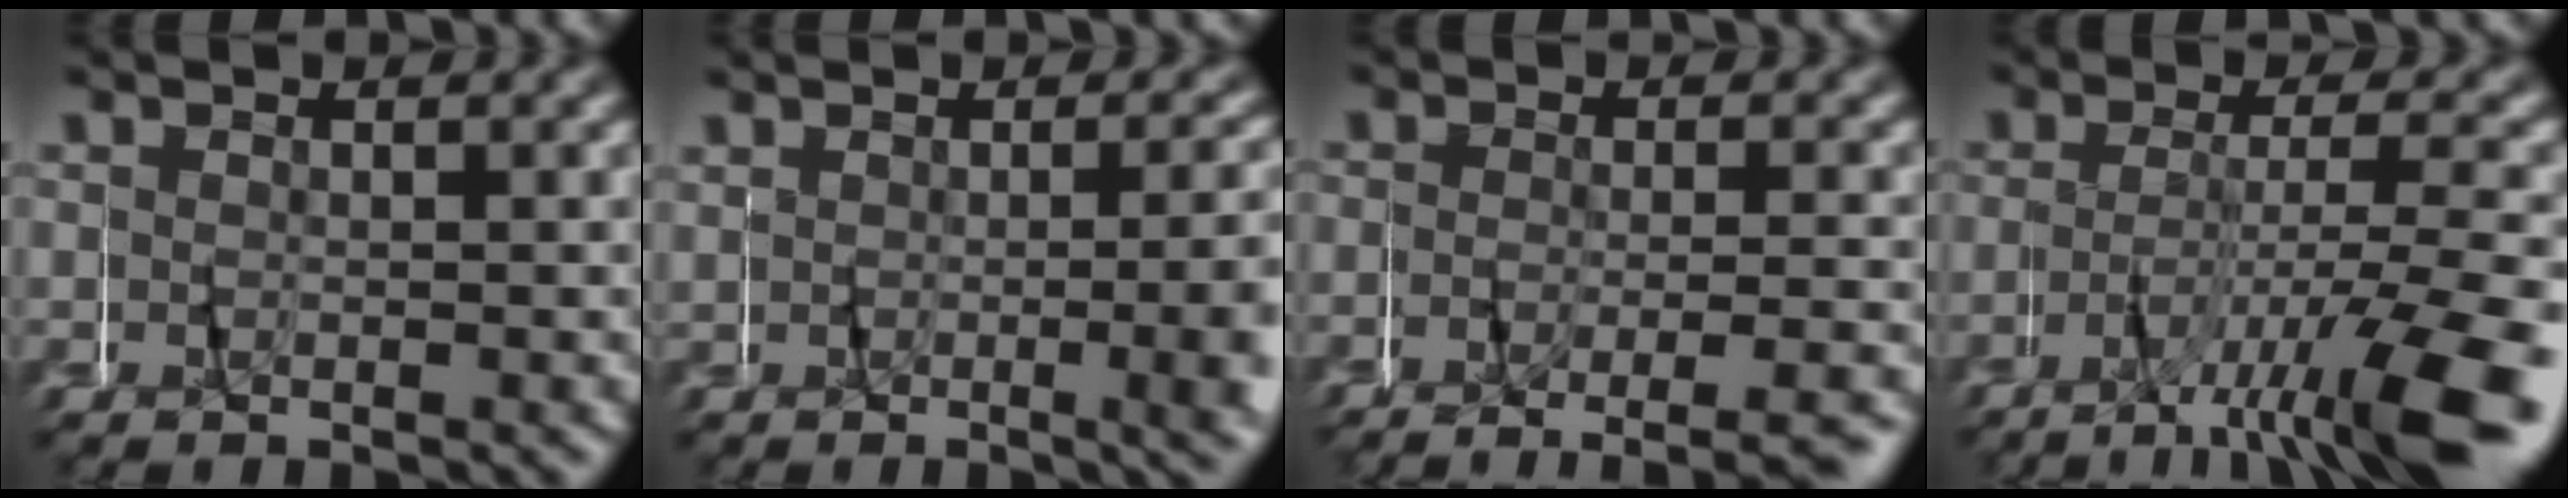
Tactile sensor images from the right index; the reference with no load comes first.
{"total": 3.8, "force": [0.1, 0.5, 3.7], "torque": [-0.024, 0.013, 0.000]}
{"total": 3.9, "force": [-3.1, 0.8, 2.1], "torque": [-0.028, -0.008, -0.050]}
{"total": 7.4, "force": [-4.7, 1.1, 5.6], "torque": [-0.078, -0.008, -0.073]}